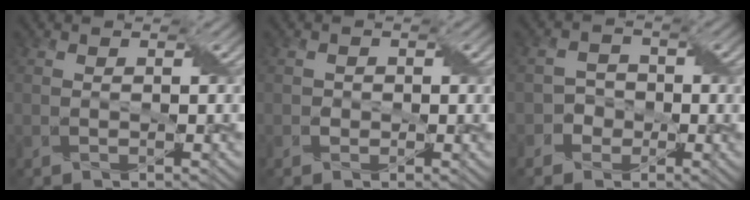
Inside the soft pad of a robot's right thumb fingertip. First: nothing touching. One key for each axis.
{"total": 1.1, "fx": -0.1, "fy": 1.1, "fz": 0.2, "tx": -0.003, "ty": -0.002, "tz": -0.003}
{"total": 2.6, "fx": -1.0, "fy": 2.4, "fz": 0.6, "tx": 0.000, "ty": 0.005, "tz": -0.023}